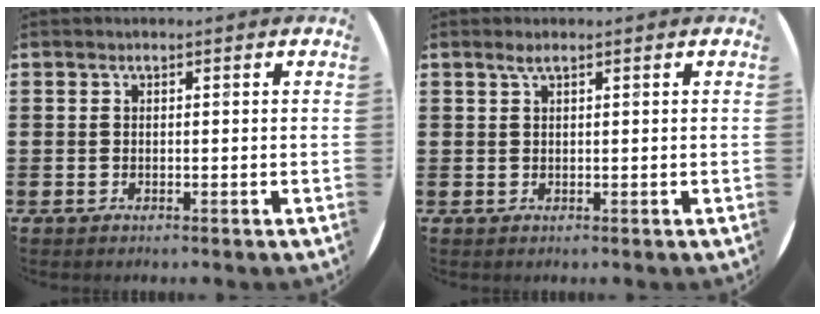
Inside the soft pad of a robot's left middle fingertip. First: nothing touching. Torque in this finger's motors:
{"motor_torque": [0.29, -0.21, 0.03, 0.00]}